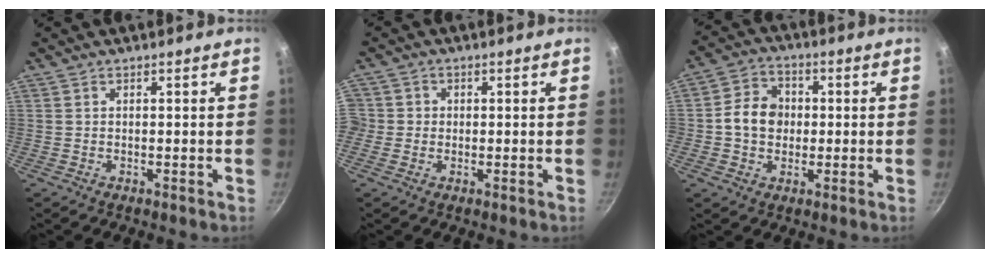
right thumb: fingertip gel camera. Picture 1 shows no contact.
{"total": 2.9, "force": [-0.7, 2.8, 0.5], "torque": [0.005, 0.012, -0.021]}
{"total": 8.1, "force": [-0.1, 6.8, 4.4], "torque": [-0.049, 0.015, -0.018]}